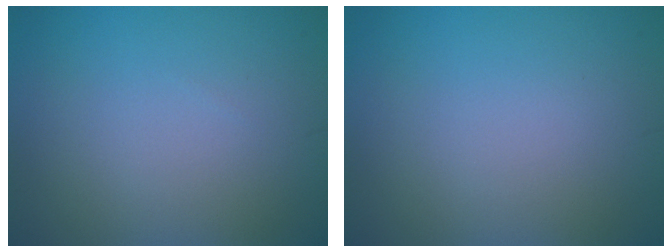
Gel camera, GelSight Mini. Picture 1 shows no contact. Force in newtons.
{"total": 0.0}